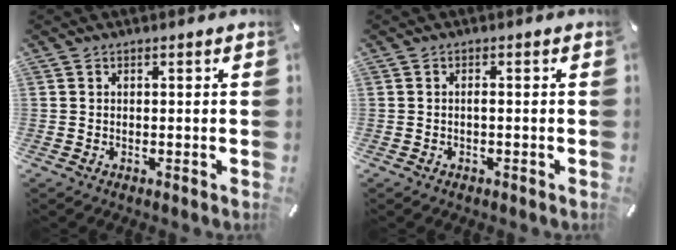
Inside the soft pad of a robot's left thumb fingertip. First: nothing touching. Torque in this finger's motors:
{"motor_torque": [-0.04, -0.12, 0.04, 0.18, -0.03]}